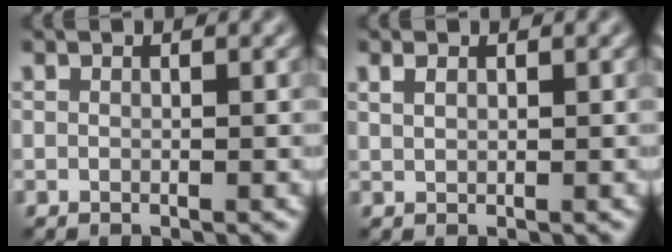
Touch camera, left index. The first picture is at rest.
{"total": 1.0, "force": [0.6, 0.5, 0.6], "torque": [-0.017, 0.002, 0.015]}